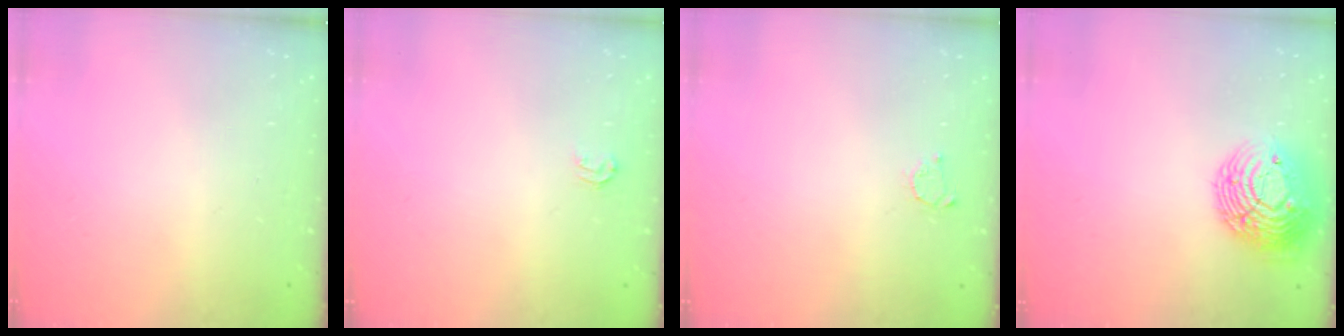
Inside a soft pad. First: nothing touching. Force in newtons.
{"total": 2.9, "press": 2.9, "slide": 0.1}
{"total": 2.1, "press": 2.1, "slide": 0.3}
{"total": 13.2, "press": 13.2, "slide": 1.0}